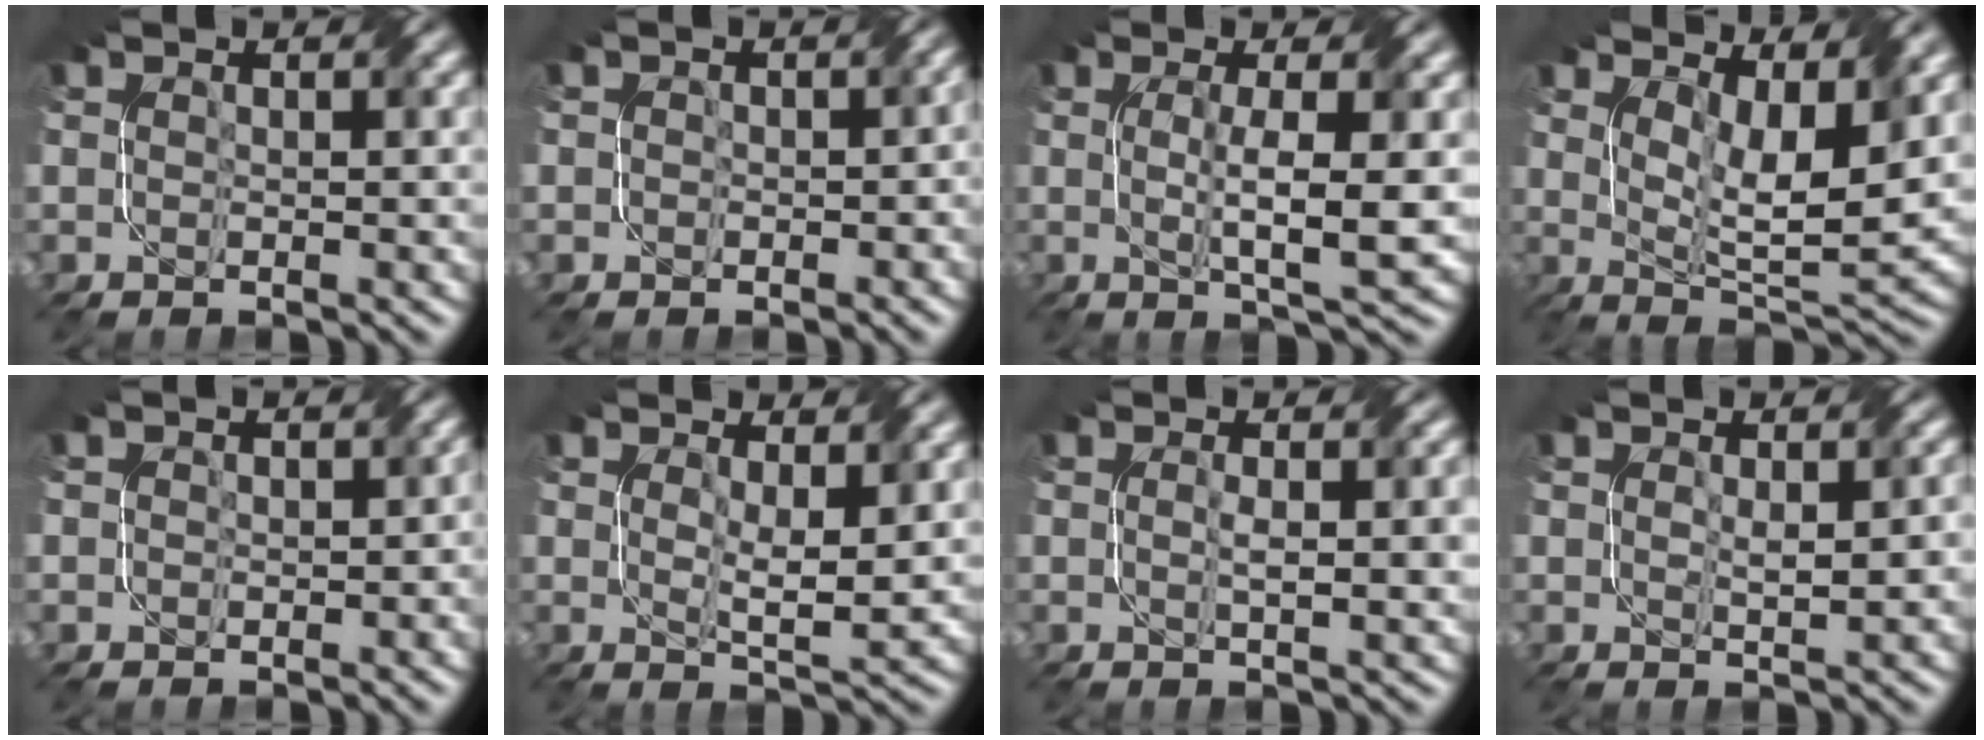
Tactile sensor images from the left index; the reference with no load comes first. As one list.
[{"total": 2.0, "force": [0.0, 1.7, 1.0], "torque": [-0.001, -0.003, -0.004]}, {"total": 5.2, "force": [-0.1, 0.8, 5.1], "torque": [-0.089, -0.003, 0.000]}, {"total": 7.5, "force": [3.1, 2.4, 6.4], "torque": [-0.112, -0.013, 0.060]}, {"total": 1.4, "force": [0.0, 1.2, 0.7], "torque": [-0.004, -0.004, -0.003]}, {"total": 3.2, "force": [1.0, 0.8, 2.9], "torque": [-0.058, -0.008, 0.021]}, {"total": 2.8, "force": [0.2, 0.6, 2.7], "torque": [-0.043, 0.002, 0.002]}, {"total": 2.0, "force": [0.2, 0.7, 1.9], "torque": [-0.036, -0.001, 0.008]}]